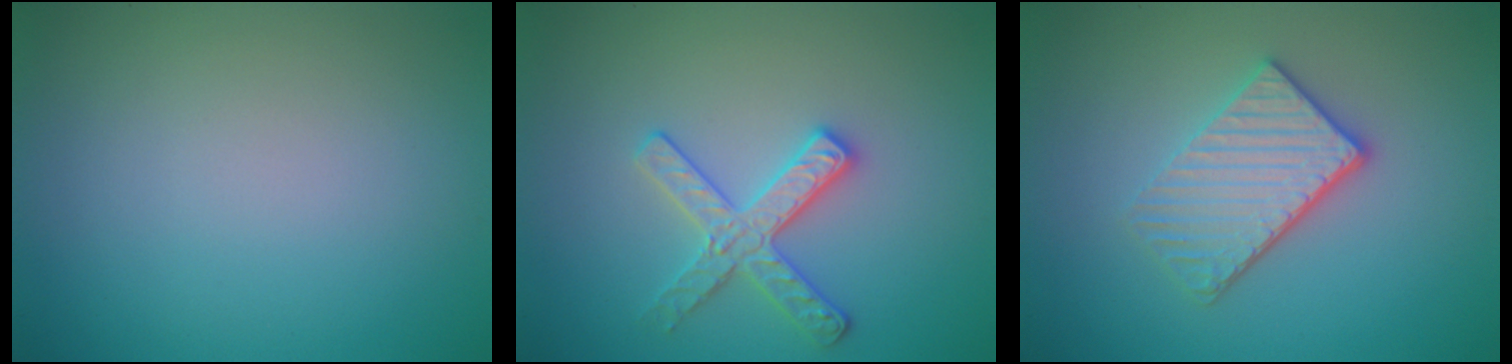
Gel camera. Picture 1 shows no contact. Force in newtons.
{"total": 2.9, "press": 2.8, "slide": 0.6}
{"total": 3.8, "press": 3.2, "slide": 2.0}